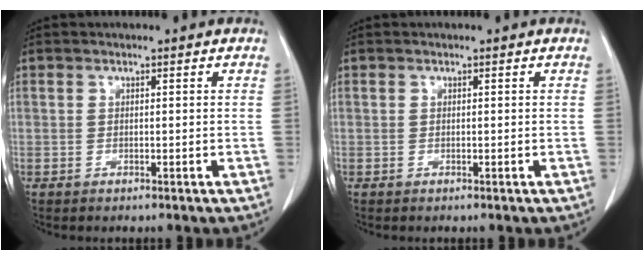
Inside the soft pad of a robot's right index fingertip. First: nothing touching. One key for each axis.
{"total": 0.0}